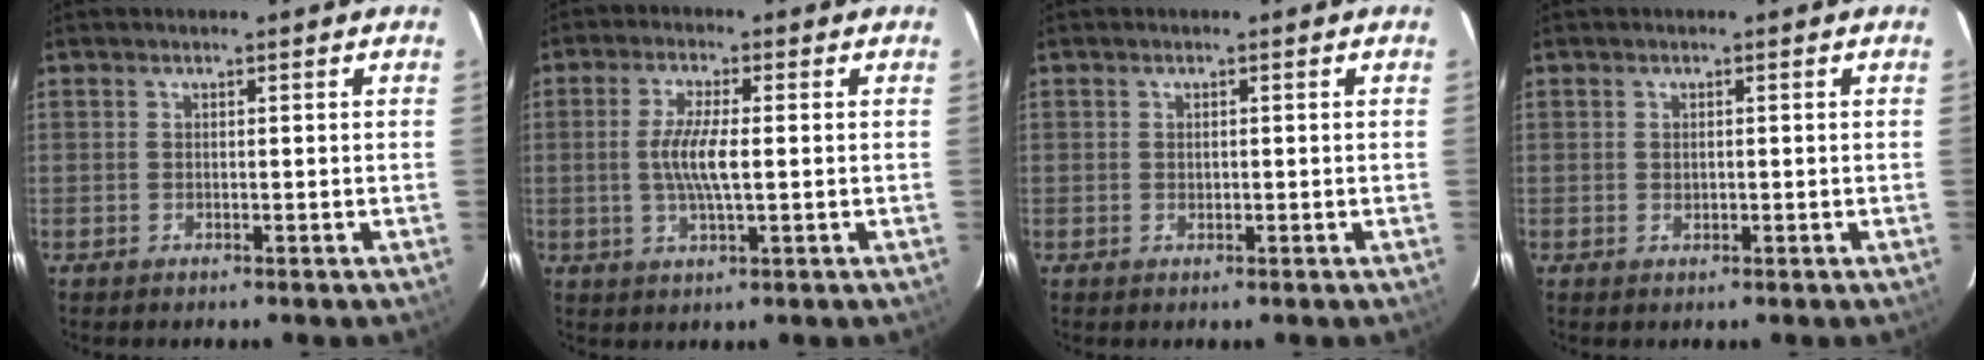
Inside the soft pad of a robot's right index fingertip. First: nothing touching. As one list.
[{"total": 6.4, "force": [-0.1, 1.2, 6.3], "torque": [-0.122, -0.001, -0.002]}, {"total": 0.9, "force": [0.0, 0.7, 0.6], "torque": [-0.010, 0.002, 0.000]}, {"total": 1.1, "force": [0.0, 0.8, 0.8], "torque": [-0.013, 0.002, 0.000]}]